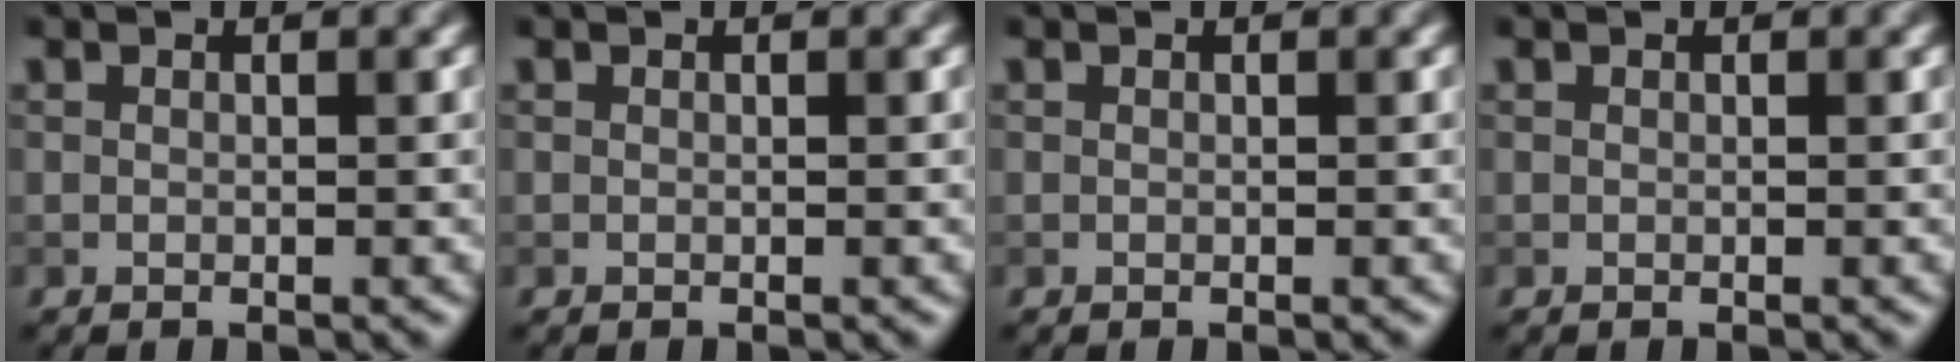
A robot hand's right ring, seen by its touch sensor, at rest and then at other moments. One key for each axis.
{"total": 0.0}
{"total": 0.0}
{"total": 0.0}